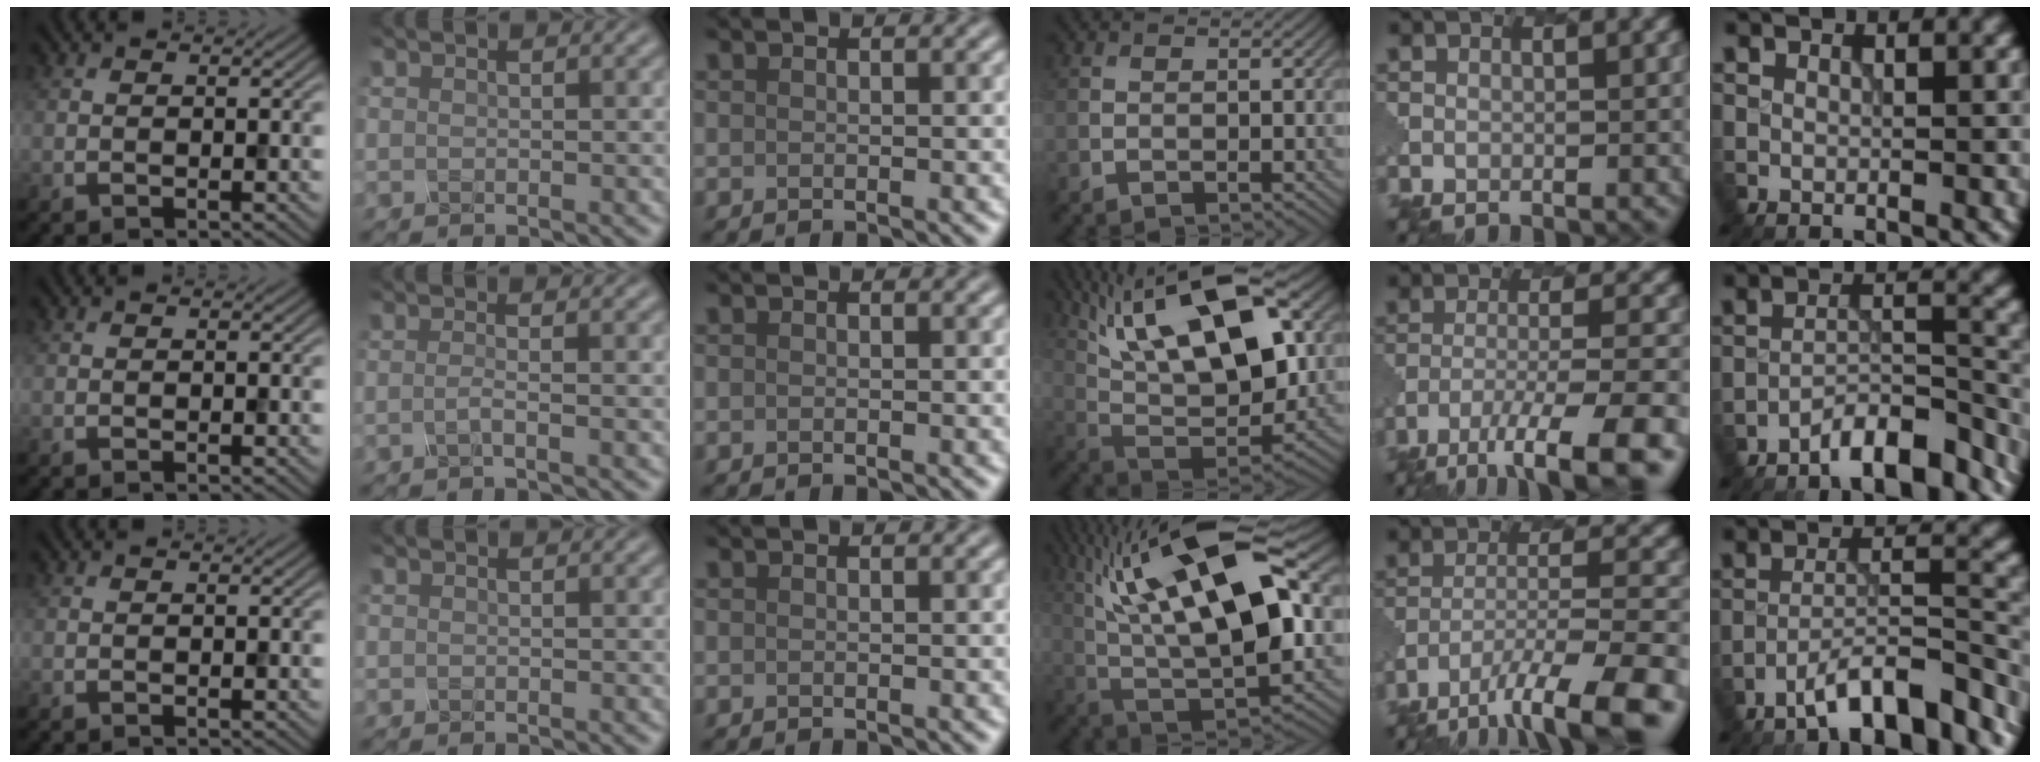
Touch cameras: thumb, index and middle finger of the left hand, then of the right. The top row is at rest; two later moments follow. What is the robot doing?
{"motion": "twist", "object": "rubiks cube"}